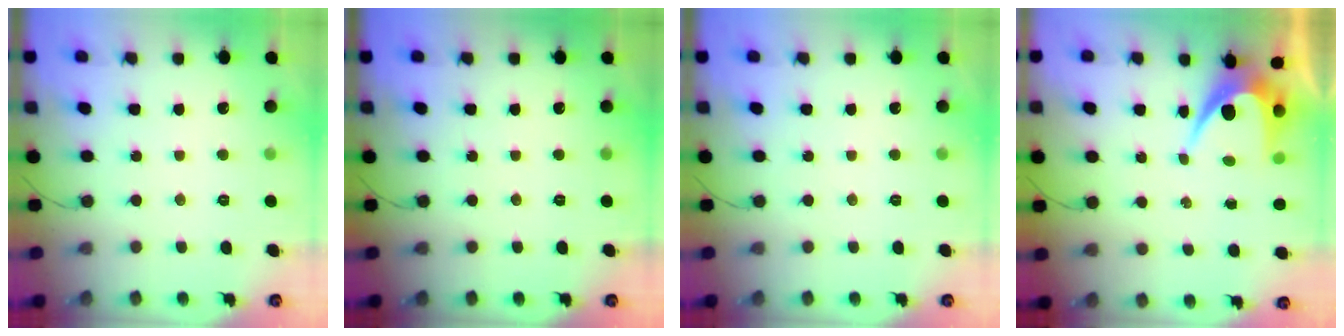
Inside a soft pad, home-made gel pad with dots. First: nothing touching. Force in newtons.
{"total": 0.0}
{"total": 0.0}
{"total": 7.2, "press": 7.2, "slide": 0.4}